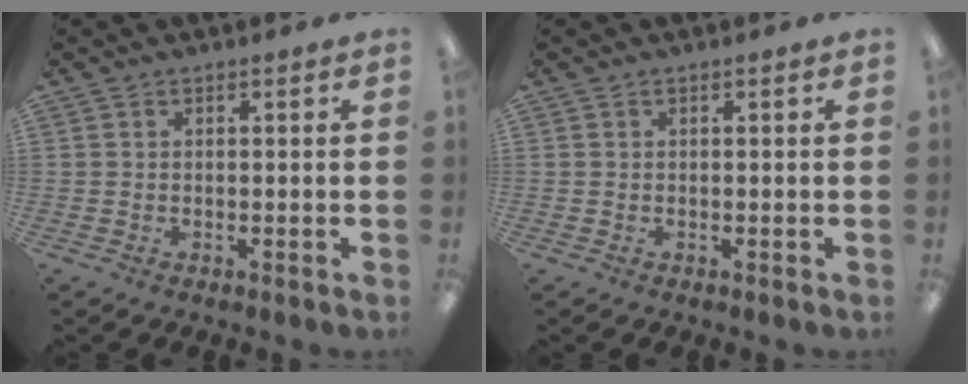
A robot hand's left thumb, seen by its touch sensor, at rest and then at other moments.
{"total": 0.0}